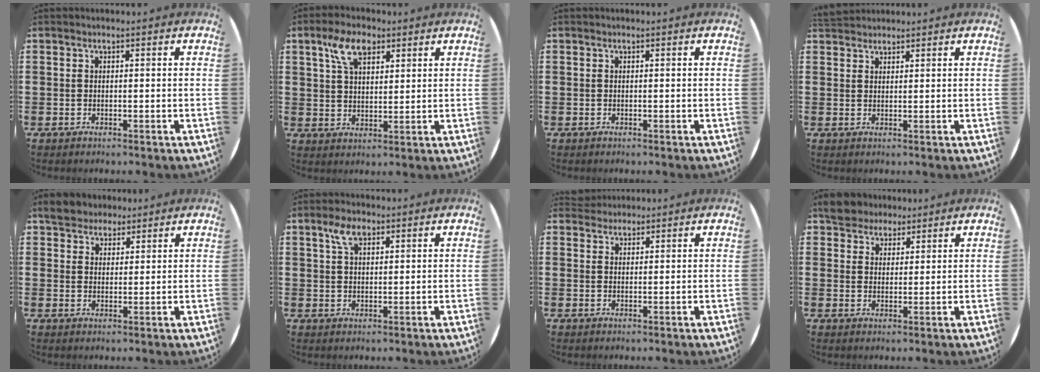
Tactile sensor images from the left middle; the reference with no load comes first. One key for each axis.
{"total": 6.3, "fx": 3.7, "fy": 3.3, "fz": 3.8, "tx": -0.072, "ty": 0.006, "tz": 0.065}
{"total": 0.0}
{"total": 1.9, "fx": 1.8, "fy": 0.6, "fz": -0.1, "tx": -0.003, "ty": 0.003, "tz": 0.037}
{"total": 4.4, "fx": 3.9, "fy": 2.0, "fz": 0.5, "tx": -0.018, "ty": 0.000, "tz": 0.072}
{"total": 3.9, "fx": 2.4, "fy": 1.9, "fz": 2.3, "tx": -0.045, "ty": 0.005, "tz": 0.042}
{"total": 1.9, "fx": 1.8, "fy": 0.5, "fz": -0.2, "tx": 0.001, "ty": 0.004, "tz": 0.036}
{"total": 4.6, "fx": 4.1, "fy": 2.0, "fz": 0.4, "tx": -0.016, "ty": -0.002, "tz": 0.078}